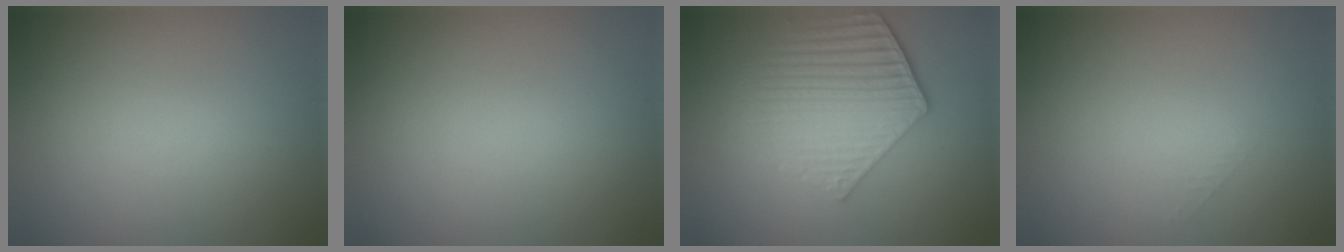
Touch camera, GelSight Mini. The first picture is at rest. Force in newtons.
{"total": 0.0}
{"total": 5.8, "press": 4.4, "slide": 3.8}
{"total": 0.6, "press": 0.6, "slide": 0.0}